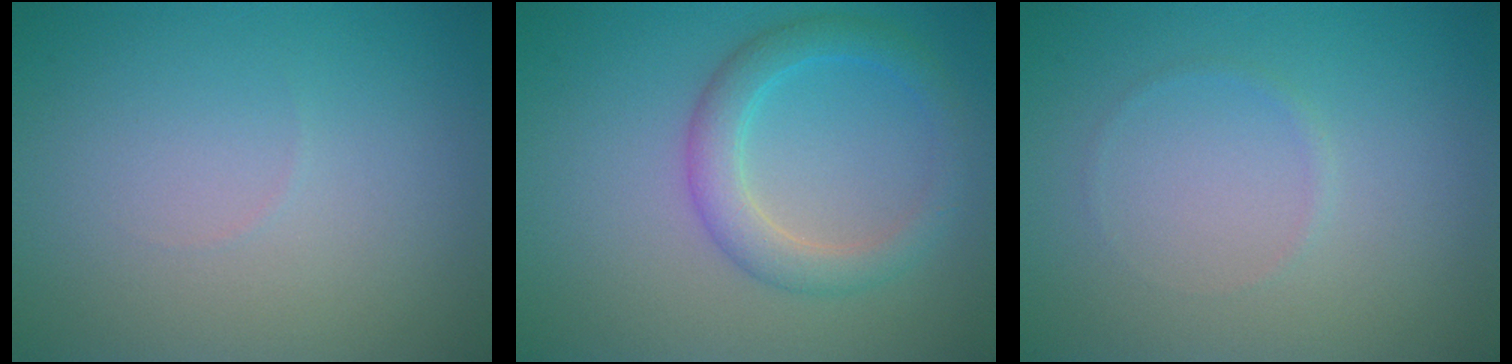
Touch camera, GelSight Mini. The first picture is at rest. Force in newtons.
{"total": 3.4, "press": 3.4, "slide": 0.1}
{"total": 0.5, "press": 0.5, "slide": 0.1}